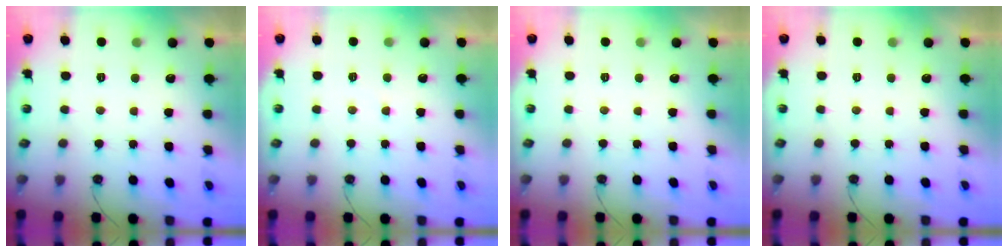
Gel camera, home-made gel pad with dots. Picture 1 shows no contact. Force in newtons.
{"total": 5.0, "press": 5.0, "slide": 0.5}
{"total": 0.0}
{"total": 0.0}